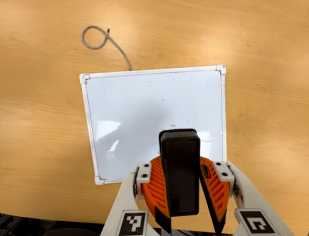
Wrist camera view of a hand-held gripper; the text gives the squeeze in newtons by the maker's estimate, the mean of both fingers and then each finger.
{"total": 9.6, "left": 9.9, "right": 9.3}